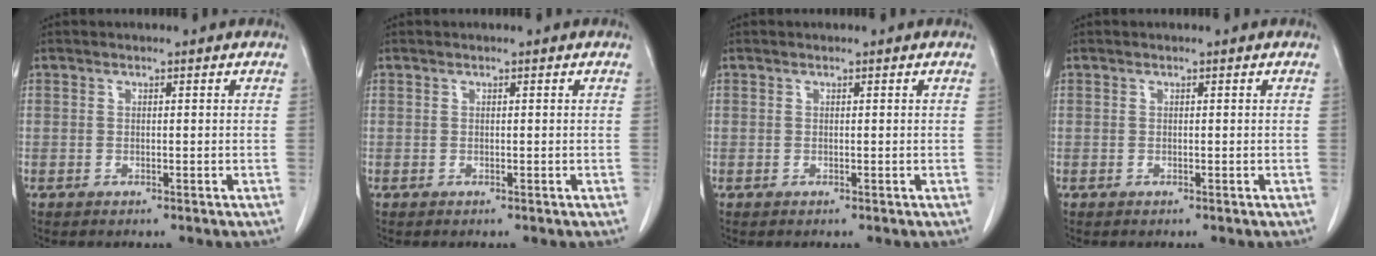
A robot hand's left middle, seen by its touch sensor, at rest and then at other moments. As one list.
[{"total": 0.0}, {"total": 0.0}, {"total": 0.0}]